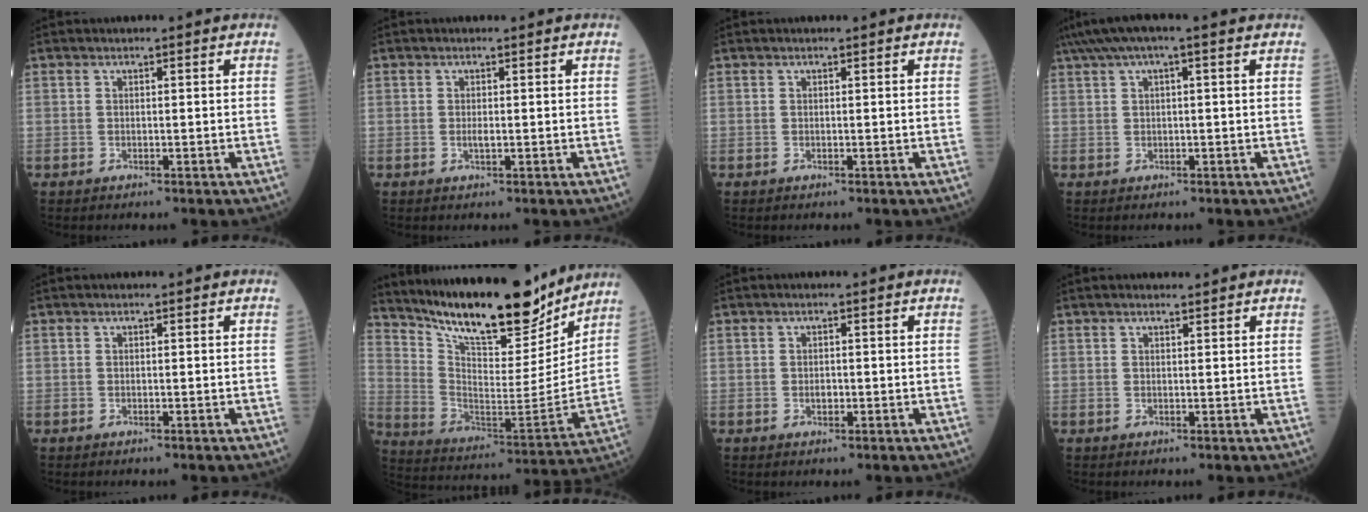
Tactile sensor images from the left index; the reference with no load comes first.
{"total": 0.8, "force": [-0.1, 0.3, 0.7], "torque": [-0.014, -0.003, -0.002]}
{"total": 0.0}
{"total": 5.2, "force": [2.8, 0.5, 4.3], "torque": [-0.085, 0.037, 0.050]}
{"total": 0.0}
{"total": 21.2, "force": [18.5, 4.5, 9.2], "torque": [-0.163, -0.033, 0.295]}
{"total": 1.0, "force": [-0.3, 0.7, 0.6], "torque": [-0.011, -0.001, -0.005]}
{"total": 1.7, "force": [1.6, 0.2, 0.5], "torque": [-0.006, 0.011, 0.026]}